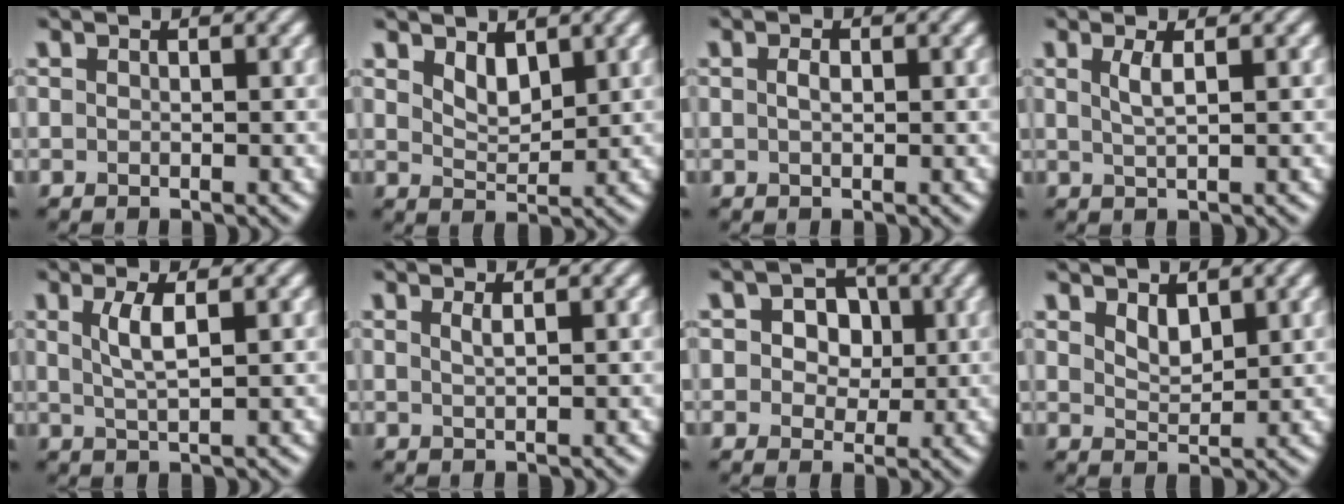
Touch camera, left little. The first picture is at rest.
{"total": 2.2, "force": [1.4, 1.1, 1.3], "torque": [-0.028, -0.007, 0.030]}
{"total": 0.9, "force": [0.1, 0.5, 0.8], "torque": [-0.018, 0.001, 0.001]}
{"total": 1.8, "force": [0.6, 0.5, 1.7], "torque": [-0.033, 0.000, 0.009]}
{"total": 2.6, "force": [0.8, 0.6, 2.4], "torque": [-0.049, -0.002, 0.017]}
{"total": 1.1, "force": [0.4, 0.3, 0.9], "torque": [-0.012, 0.002, 0.006]}
{"total": 4.9, "force": [1.1, 3.9, 2.7], "torque": [-0.030, 0.013, -0.004]}
{"total": 1.9, "force": [1.2, 0.9, 1.1], "torque": [-0.023, -0.005, 0.029]}